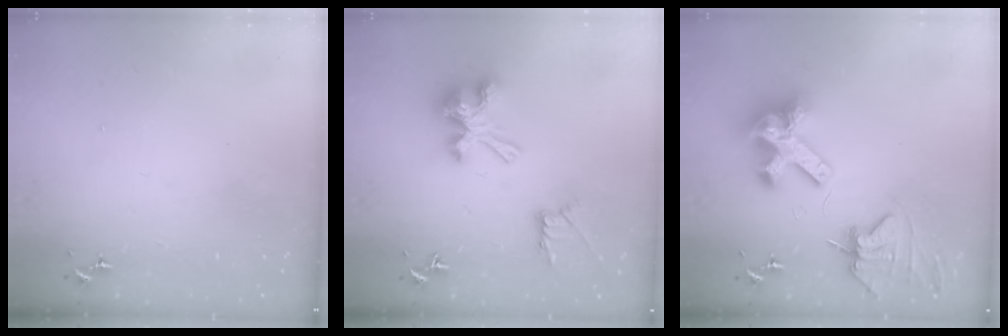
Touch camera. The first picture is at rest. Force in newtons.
{"total": 14.2, "press": 14.2, "slide": 0.3}
{"total": 13.1, "press": 12.9, "slide": 1.8}